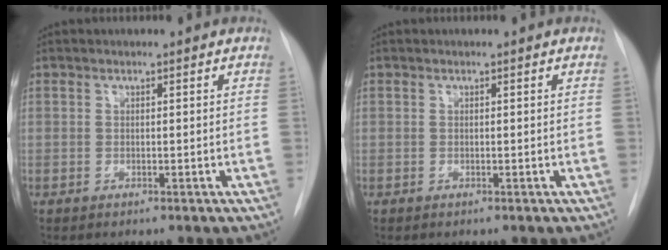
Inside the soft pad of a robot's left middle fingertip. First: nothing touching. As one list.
[{"total": 0.0}]